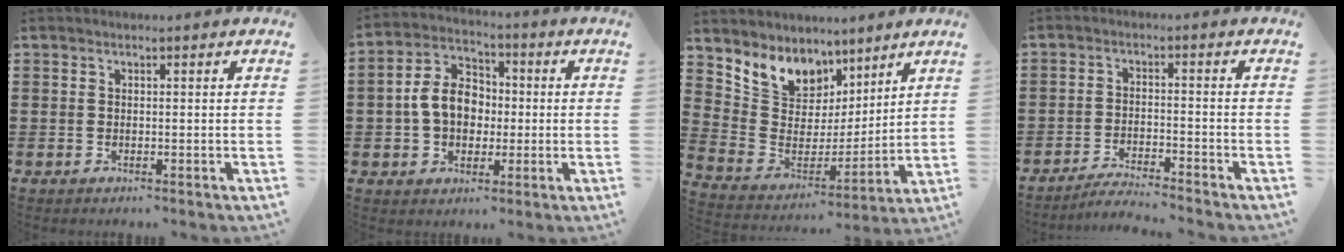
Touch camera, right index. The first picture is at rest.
{"total": 8.3, "force": [-0.5, 6.3, 5.3], "torque": [-0.132, 0.015, -0.015]}
{"total": 7.8, "force": [6.0, 4.9, 0.9], "torque": [-0.063, -0.052, 0.110]}
{"total": 3.5, "force": [-3.4, -0.2, 0.6], "torque": [-0.013, 0.001, -0.070]}